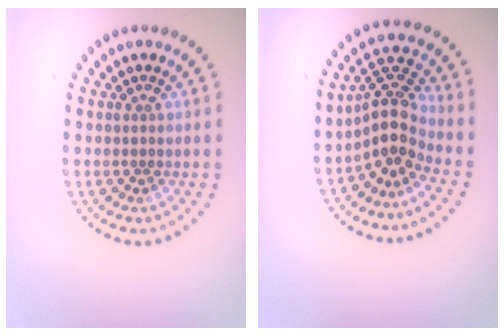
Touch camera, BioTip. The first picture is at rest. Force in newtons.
{"total": 4.2, "press": 3.1, "slide": 2.9}